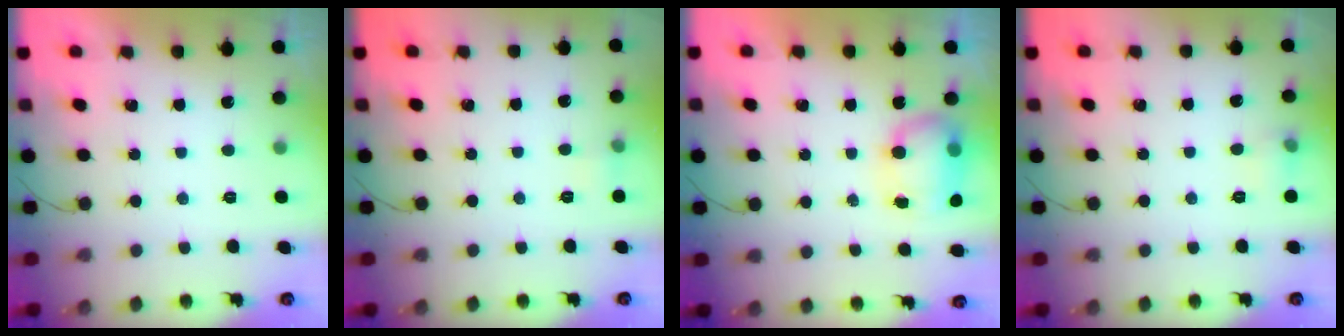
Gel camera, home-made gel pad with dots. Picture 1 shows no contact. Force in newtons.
{"total": 3.7, "press": 3.3, "slide": 1.5}
{"total": 11.9, "press": 9.8, "slide": 6.8}
{"total": 5.6, "press": 5.3, "slide": 1.8}